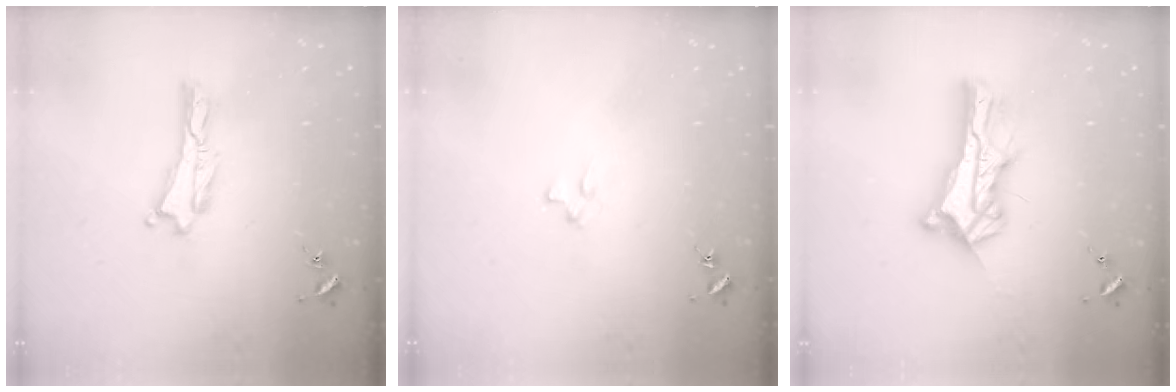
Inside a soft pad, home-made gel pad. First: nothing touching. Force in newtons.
{"total": 1.9, "press": 1.9, "slide": 0.2}
{"total": 9.3, "press": 9.3, "slide": 0.7}